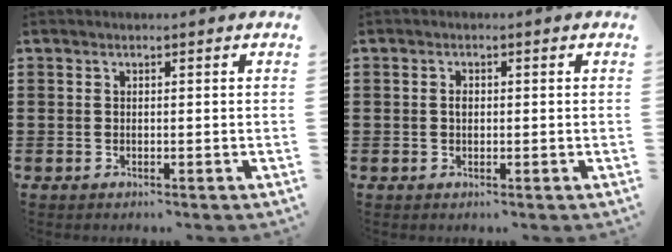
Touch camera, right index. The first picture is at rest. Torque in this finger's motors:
{"motor_torque": [0.22, 0.29, 0.10, 0.04]}